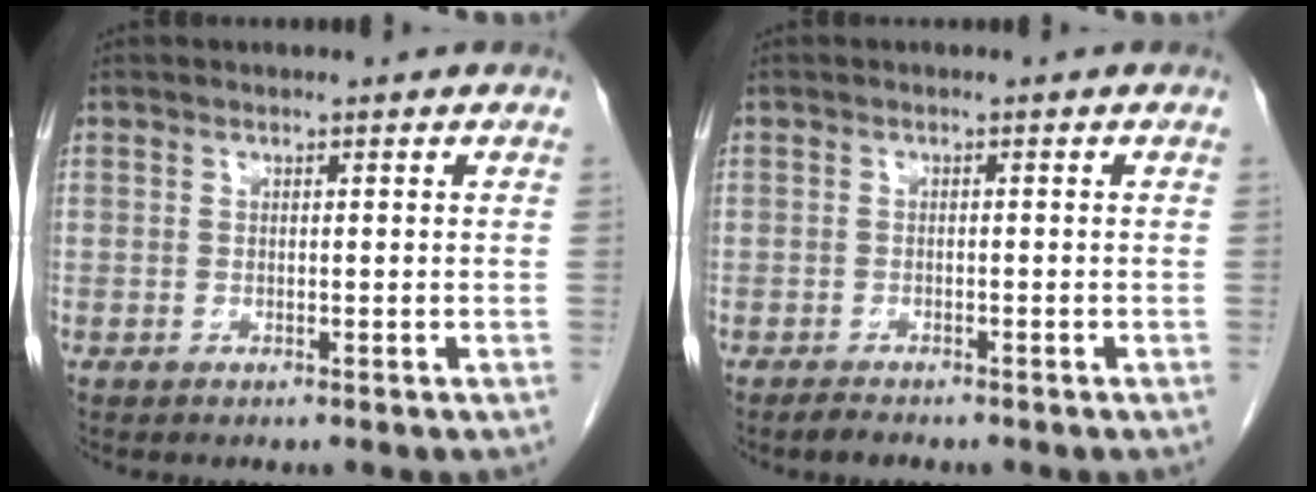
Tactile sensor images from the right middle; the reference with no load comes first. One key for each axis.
{"total": 1.5, "fx": -1.4, "fy": 0.3, "fz": 0.6, "tx": -0.023, "ty": -0.006, "tz": -0.020}